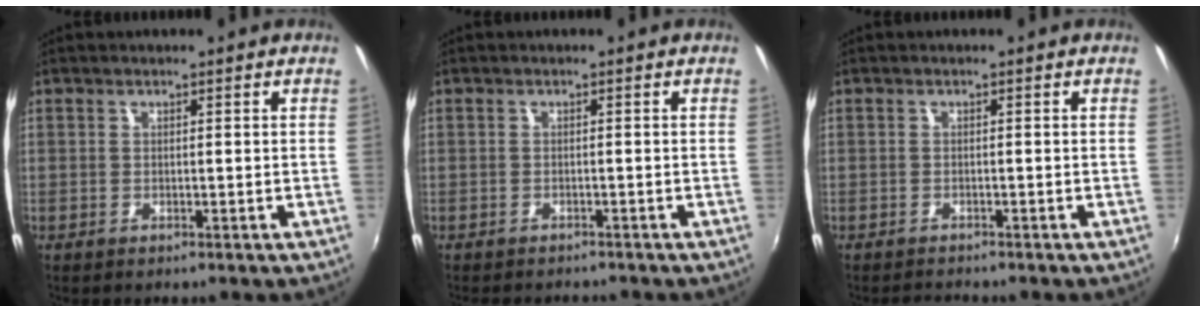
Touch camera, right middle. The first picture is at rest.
{"total": 3.8, "force": [-3.5, 1.0, 1.2], "torque": [-0.030, -0.014, -0.054]}
{"total": 1.4, "force": [-1.4, 0.0, 0.1], "torque": [-0.005, -0.008, -0.025]}